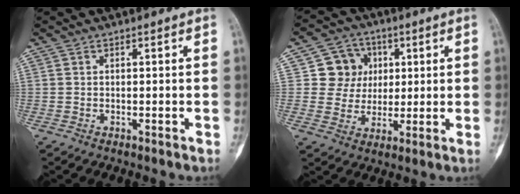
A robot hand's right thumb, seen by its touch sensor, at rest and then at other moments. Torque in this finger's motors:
{"motor_torque": [0.56, 0.51, -0.09, -0.18, -0.01]}